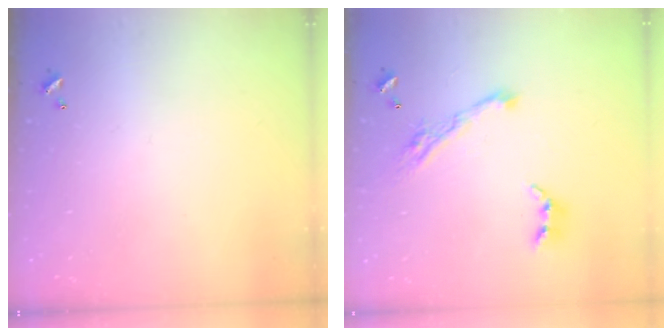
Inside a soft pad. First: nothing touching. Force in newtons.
{"total": 9.2, "press": 9.1, "slide": 1.1}